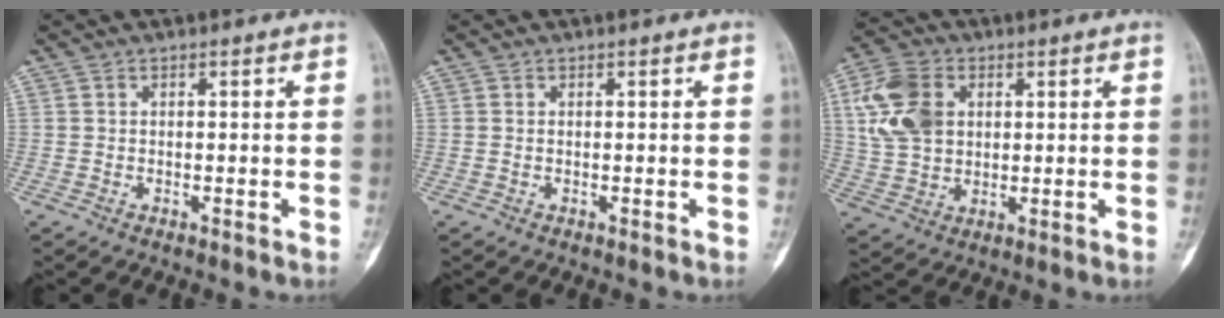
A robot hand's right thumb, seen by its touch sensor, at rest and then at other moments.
{"total": 0.0}
{"total": 11.7, "force": [2.8, 8.4, 7.6], "torque": [-0.142, 0.004, 0.053]}